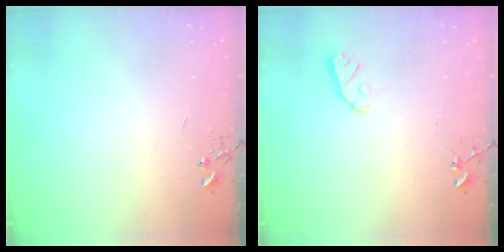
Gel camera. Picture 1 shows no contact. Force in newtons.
{"total": 4.5, "press": 4.5, "slide": 0.6}